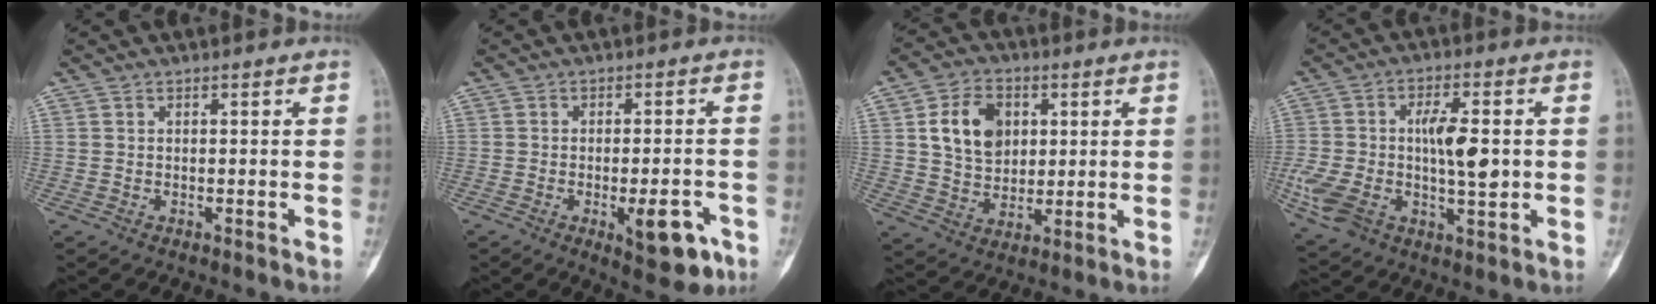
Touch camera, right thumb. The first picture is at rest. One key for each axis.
{"total": 8.7, "fx": -3.7, "fy": 3.4, "fz": 7.1, "tx": -0.078, "ty": 0.011, "tz": -0.041}
{"total": 10.9, "fx": 2.9, "fy": 8.1, "fz": 6.7, "tx": -0.088, "ty": -0.007, "tz": 0.055}
{"total": 15.5, "fx": -0.5, "fy": 8.0, "fz": 13.3, "tx": -0.249, "ty": 0.014, "tz": -0.001}